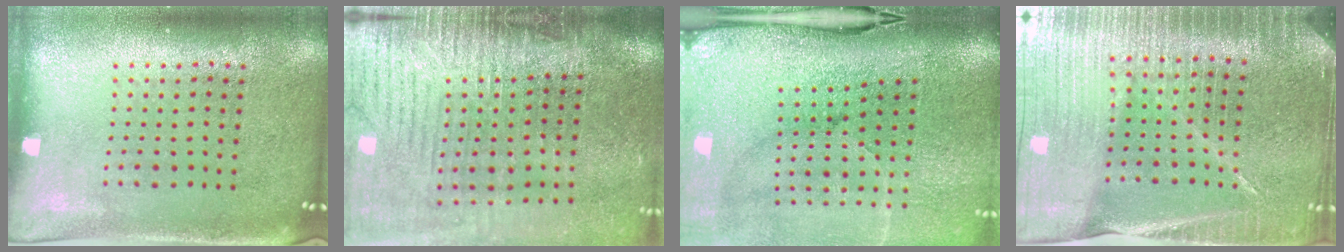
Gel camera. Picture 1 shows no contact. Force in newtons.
{"total": 4.4, "press": 3.8, "slide": 2.2}
{"total": 5.0, "press": 3.9, "slide": 3.2}
{"total": 4.9, "press": 4.4, "slide": 2.0}